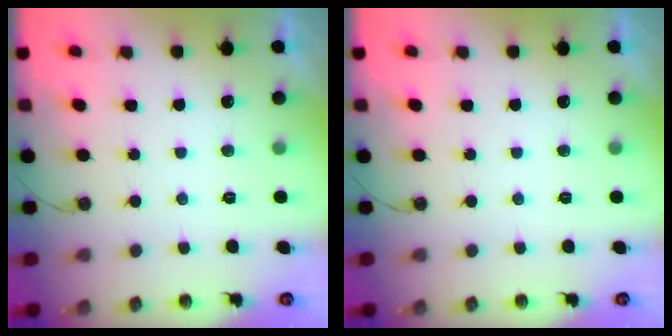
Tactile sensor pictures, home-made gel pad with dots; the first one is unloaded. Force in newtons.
{"total": 0.0}